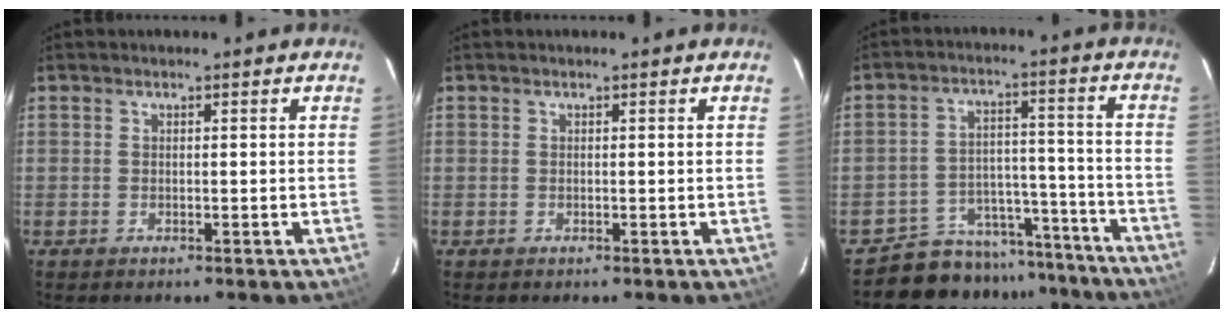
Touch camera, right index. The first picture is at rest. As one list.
[{"total": 0.0}, {"total": 14.6, "force": [-12.9, 6.7, 0.7], "torque": [-0.013, 0.067, -0.177]}]